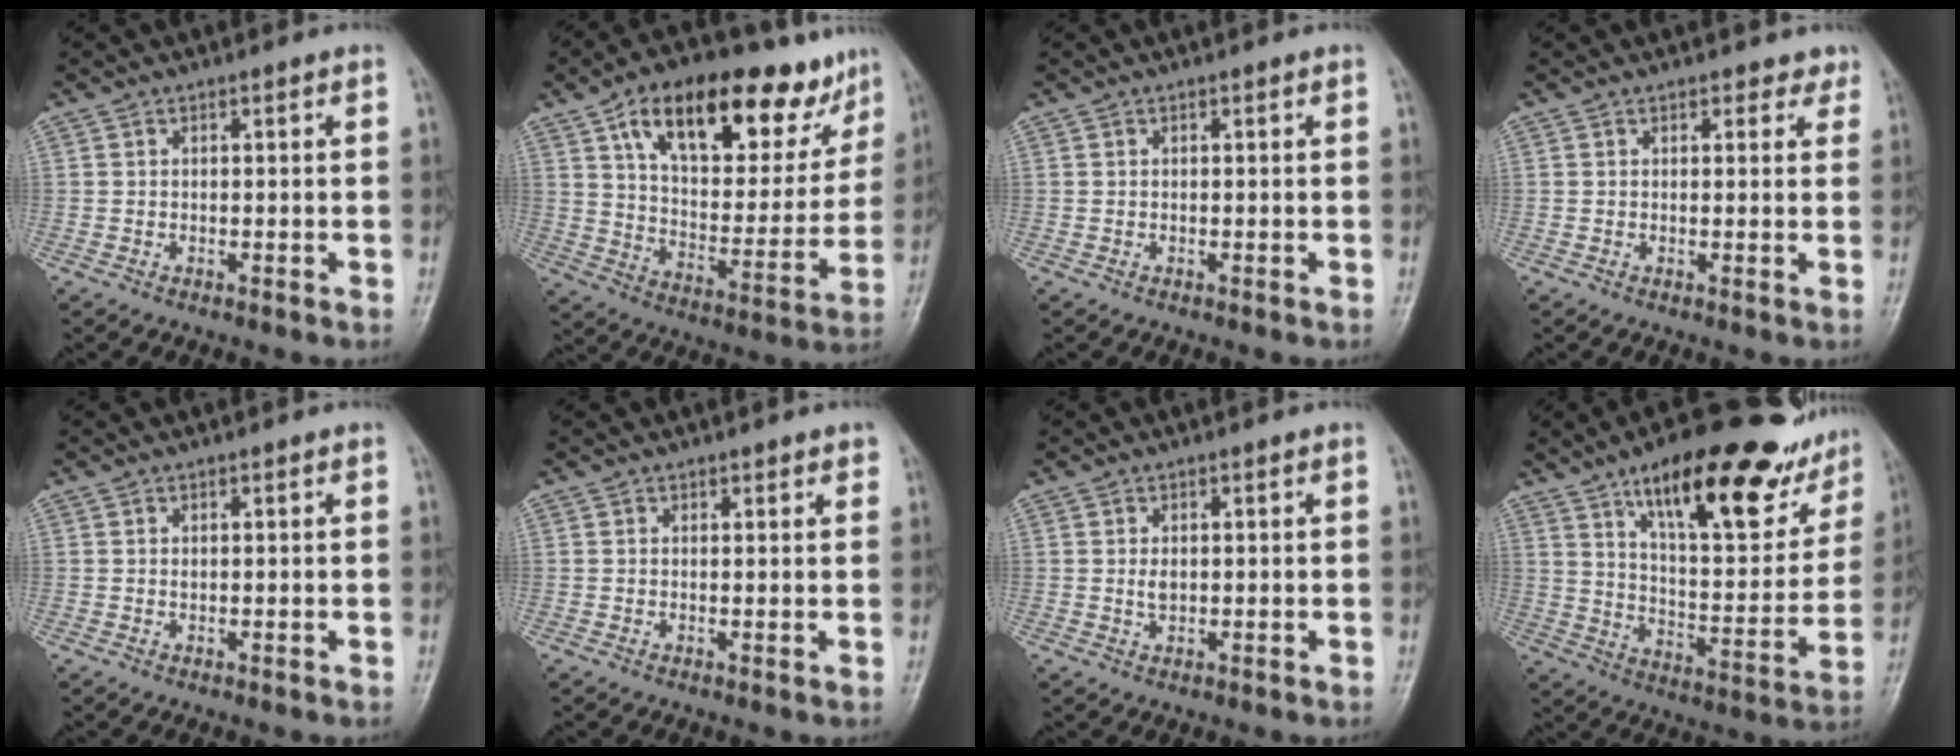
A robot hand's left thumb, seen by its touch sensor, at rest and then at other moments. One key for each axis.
{"total": 26.2, "fx": 14.8, "fy": 12.1, "fz": 17.9, "tx": -0.223, "ty": -0.021, "tz": 0.235}
{"total": 0.0}
{"total": 2.5, "fx": 1.8, "fy": 1.6, "fz": 0.7, "tx": 0.018, "ty": -0.007, "tz": 0.015}
{"total": 0.7, "fx": 0.3, "fy": 0.5, "fz": 0.4, "tx": -0.003, "ty": -0.001, "tz": 0.004}
{"total": 1.8, "fx": 1.3, "fy": 0.9, "fz": 0.8, "tx": 0.004, "ty": -0.006, "tz": 0.012}
{"total": 1.9, "fx": 0.3, "fy": 1.3, "fz": 1.4, "tx": -0.020, "ty": -0.003, "tz": 0.008}
{"total": 26.3, "fx": 16.5, "fy": 9.1, "fz": 18.4, "tx": -0.214, "ty": -0.046, "tz": 0.253}